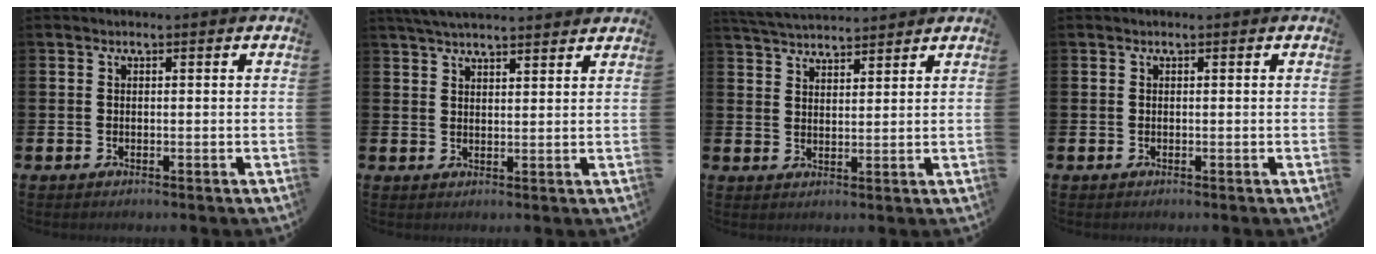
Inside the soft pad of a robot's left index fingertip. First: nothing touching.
{"total": 4.0, "force": [3.9, 0.2, 0.8], "torque": [-0.028, -0.010, 0.073]}
{"total": 4.2, "force": [4.1, 0.5, 0.2], "torque": [-0.021, -0.019, 0.077]}
{"total": 0.0}